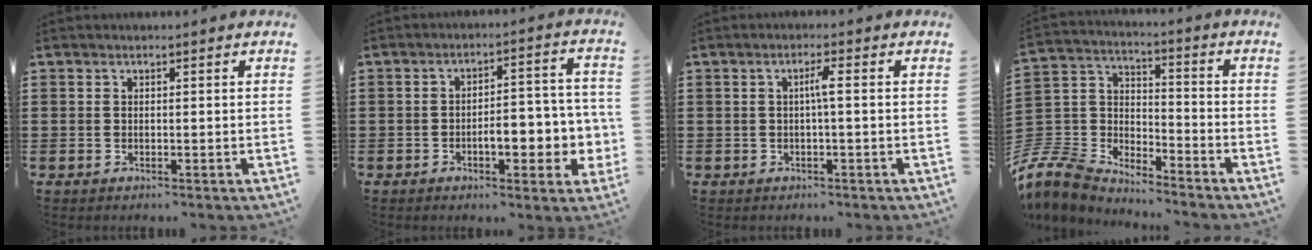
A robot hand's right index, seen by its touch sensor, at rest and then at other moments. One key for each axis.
{"total": 6.7, "fx": -2.2, "fy": 2.9, "fz": 5.7, "tx": -0.072, "ty": -0.001, "tz": -0.043}
{"total": 2.1, "fx": -0.2, "fy": -0.1, "fz": 2.1, "tx": -0.041, "ty": -0.001, "tz": -0.007}
{"total": 7.6, "fx": -6.9, "fy": 3.0, "fz": 1.2, "tx": -0.079, "ty": -0.011, "tz": -0.149}